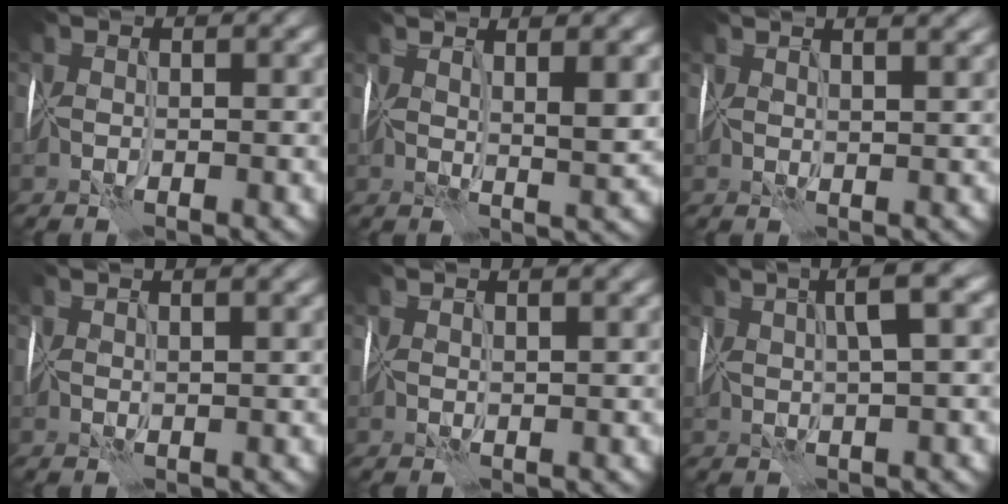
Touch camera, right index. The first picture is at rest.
{"total": 4.6, "force": [2.6, 0.8, 3.7], "torque": [-0.044, 0.000, 0.048]}
{"total": 5.5, "force": [3.8, 2.1, 3.3], "torque": [-0.036, 0.039, 0.041]}
{"total": 3.5, "force": [2.6, 1.0, 2.1], "torque": [-0.014, 0.018, 0.034]}
{"total": 2.7, "force": [2.3, 0.5, 1.3], "torque": [-0.008, 0.010, 0.032]}
{"total": 3.6, "force": [2.3, -0.3, 2.8], "torque": [-0.038, 0.020, 0.041]}